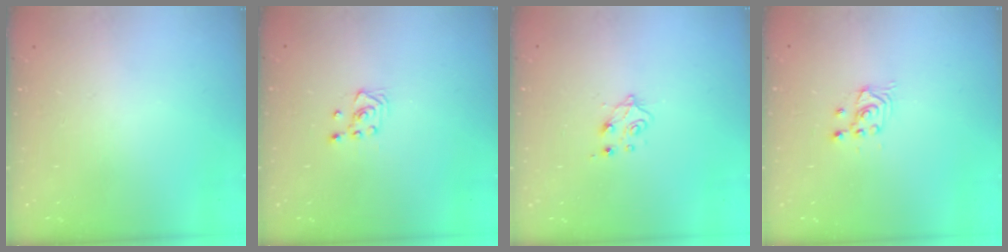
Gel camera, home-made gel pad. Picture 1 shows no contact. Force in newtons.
{"total": 3.0, "press": 2.6, "slide": 1.5}
{"total": 5.5, "press": 5.4, "slide": 0.6}
{"total": 2.6, "press": 2.6, "slide": 0.1}